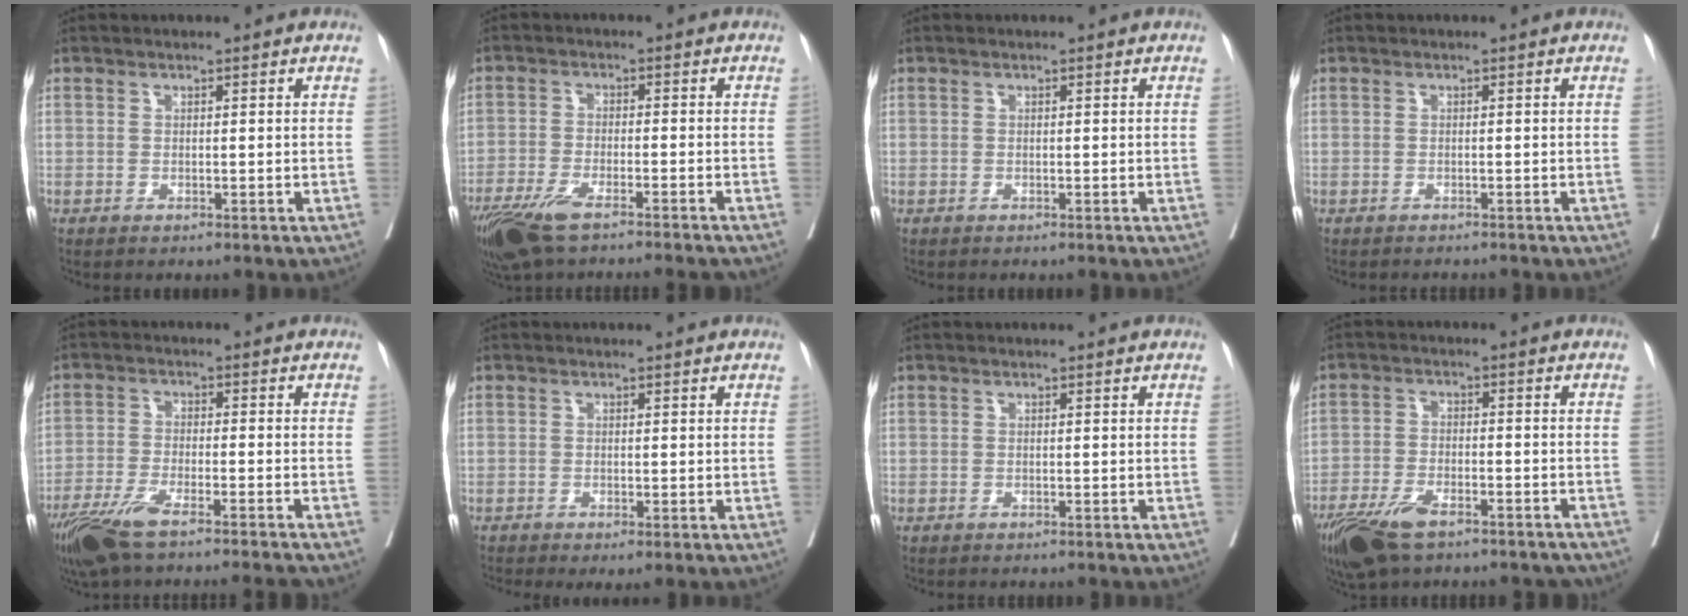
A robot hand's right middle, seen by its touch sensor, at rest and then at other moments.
{"total": 11.8, "force": [-9.4, 1.3, 7.1], "torque": [-0.126, -0.024, -0.157]}
{"total": 0.0}
{"total": 2.6, "force": [-2.5, 0.6, 0.5], "torque": [-0.007, -0.005, -0.032]}
{"total": 12.4, "force": [-10.2, 0.0, 7.0], "torque": [-0.124, -0.028, -0.171]}
{"total": 1.9, "force": [-1.3, 0.2, 1.3], "torque": [-0.016, -0.008, -0.024]}
{"total": 1.4, "force": [-1.3, 0.4, 0.4], "torque": [-0.010, -0.004, -0.017]}
{"total": 13.5, "force": [-10.2, 4.5, 7.5], "torque": [-0.147, -0.013, -0.166]}